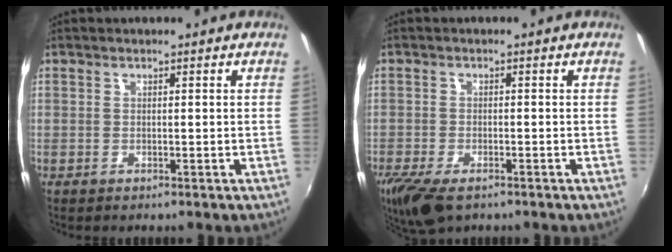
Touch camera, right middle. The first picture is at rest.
{"total": 8.5, "force": [-5.9, 3.3, 5.2], "torque": [-0.125, -0.035, -0.106]}